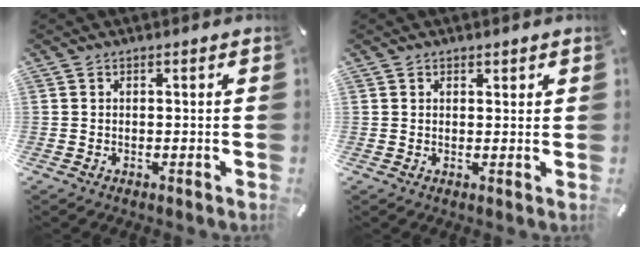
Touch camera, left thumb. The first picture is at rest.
{"total": 1.3, "force": [0.9, 0.9, 0.1], "torque": [0.007, -0.001, 0.015]}